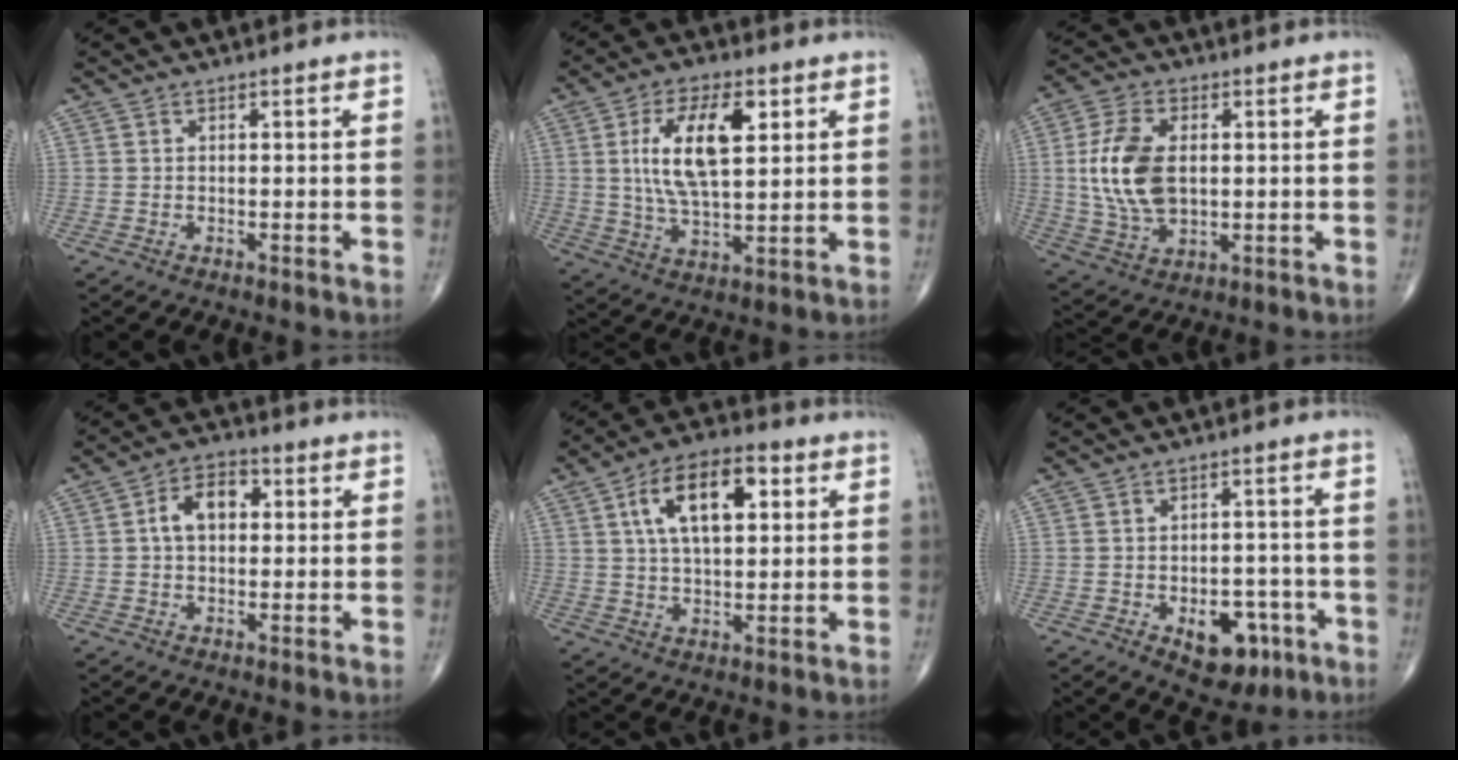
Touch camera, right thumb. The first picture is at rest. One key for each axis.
{"total": 13.7, "fx": 3.7, "fy": 5.9, "fz": 11.8, "tx": -0.210, "ty": -0.009, "tz": 0.071}
{"total": 12.9, "fx": 1.1, "fy": 7.6, "fz": 10.4, "tx": -0.205, "ty": -0.004, "tz": 0.027}
{"total": 7.2, "fx": 1.0, "fy": 4.7, "fz": 5.3, "tx": -0.081, "ty": 0.020, "tz": 0.009}
{"total": 13.6, "fx": 4.2, "fy": 6.7, "fz": 11.1, "tx": -0.176, "ty": 0.007, "tz": 0.066}
{"total": 9.3, "fx": -3.9, "fy": 5.7, "fz": 6.3, "tx": -0.049, "ty": 0.025, "tz": -0.043}